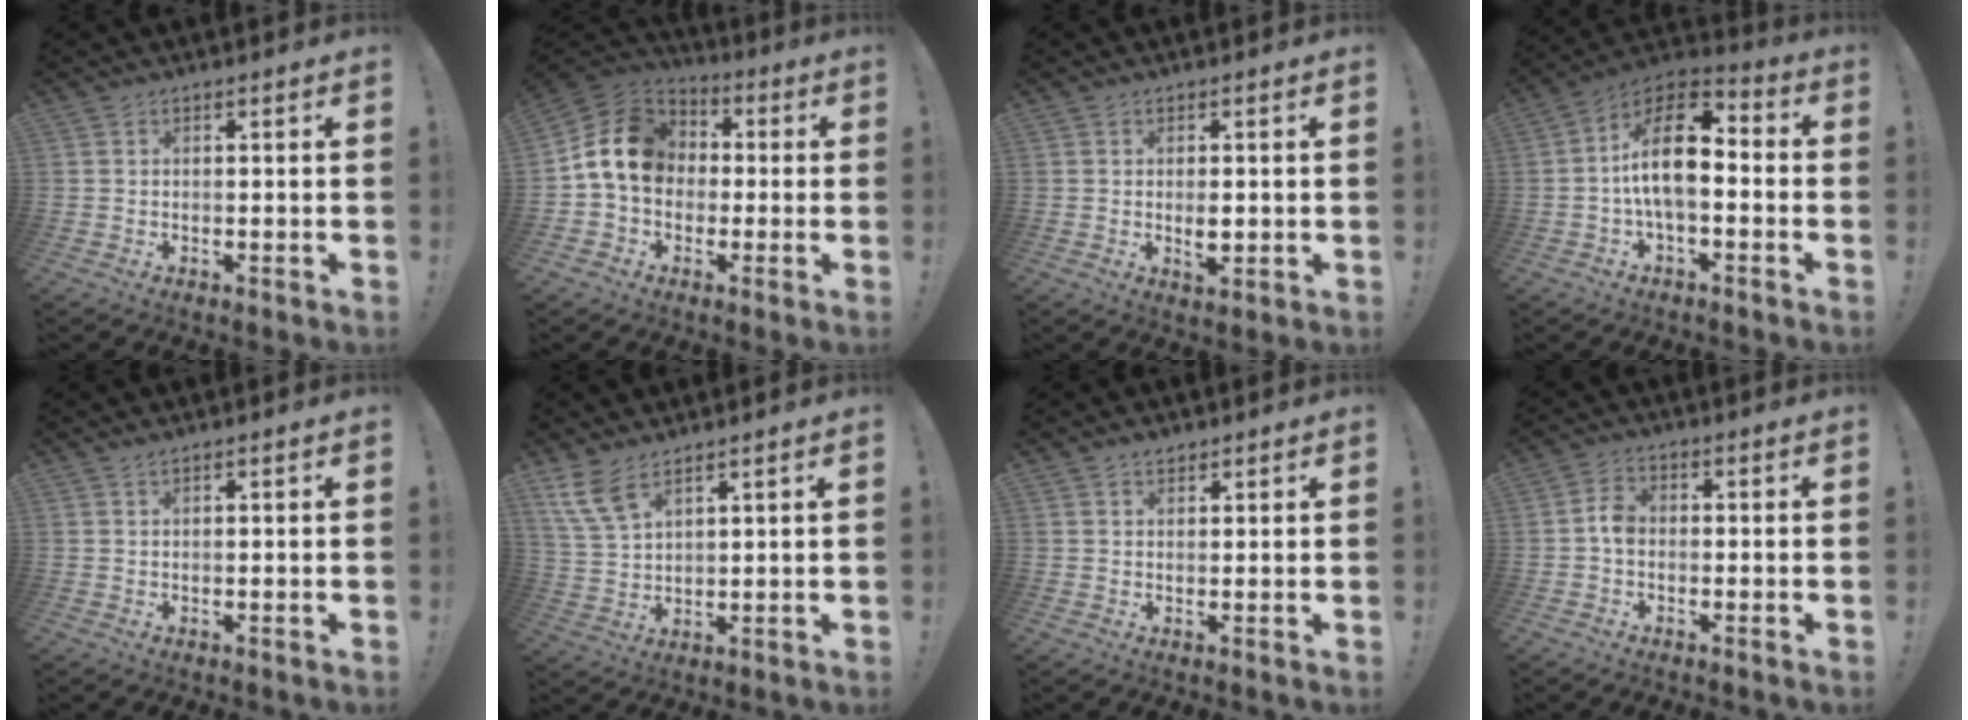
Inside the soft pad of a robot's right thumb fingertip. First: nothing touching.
{"total": 14.4, "force": [1.0, 11.6, 8.5], "torque": [-0.140, 0.018, 0.029]}
{"total": 3.5, "force": [0.0, 1.8, 3.0], "torque": [-0.040, -0.006, -0.005]}
{"total": 15.3, "force": [-0.2, 7.5, 13.3], "torque": [-0.247, 0.017, -0.002]}
{"total": 0.8, "force": [0.6, -0.1, 0.5], "torque": [-0.017, 0.005, 0.012]}
{"total": 8.0, "force": [5.8, 3.1, 4.6], "torque": [-0.094, -0.022, 0.113]}
{"total": 2.0, "force": [1.6, 1.0, 0.6], "torque": [-0.003, -0.009, 0.028]}
{"total": 4.3, "force": [-1.0, 2.7, 3.2], "torque": [-0.049, 0.013, -0.016]}